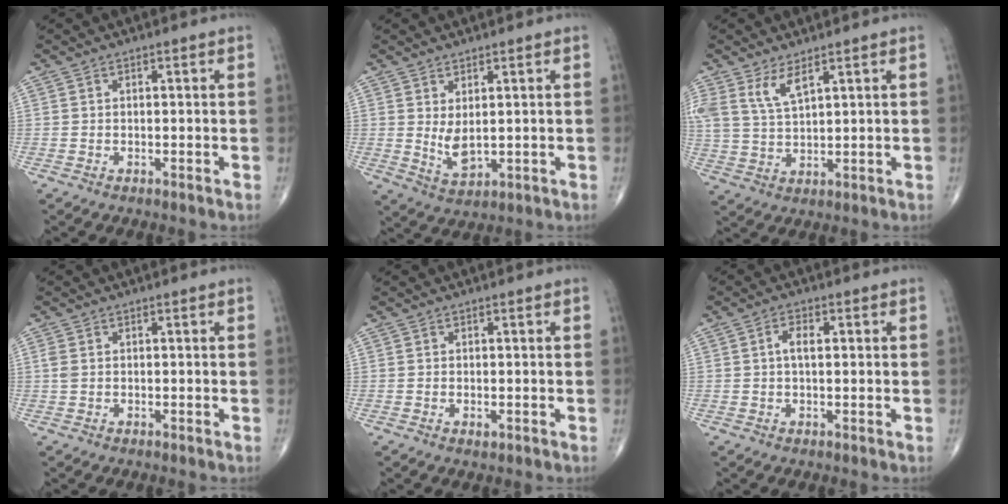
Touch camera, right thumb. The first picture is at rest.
{"total": 4.7, "force": [0.9, 2.3, 4.0], "torque": [-0.069, -0.016, 0.029]}
{"total": 6.0, "force": [3.7, 2.1, 4.2], "torque": [-0.087, -0.017, 0.082]}
{"total": 1.4, "force": [0.2, 1.0, 1.0], "torque": [-0.031, 0.004, 0.006]}
{"total": 0.9, "force": [-0.2, 0.6, 0.7], "torque": [-0.013, -0.003, -0.003]}
{"total": 3.3, "force": [0.6, 1.6, 2.8], "torque": [-0.051, 0.007, 0.009]}